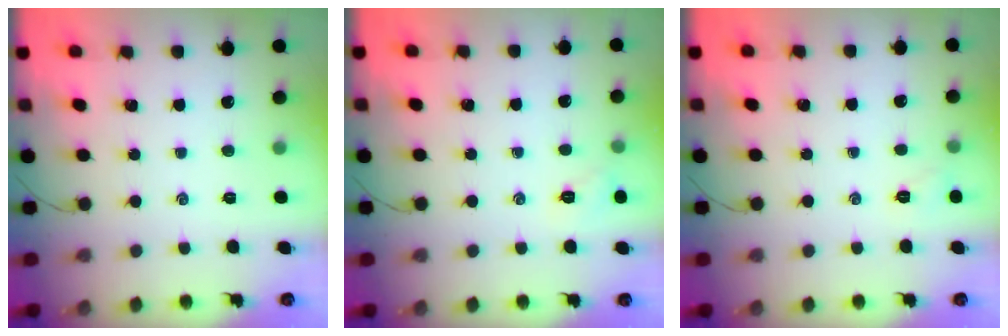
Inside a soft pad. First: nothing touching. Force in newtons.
{"total": 5.7, "press": 5.5, "slide": 1.6}
{"total": 4.2, "press": 4.1, "slide": 1.2}